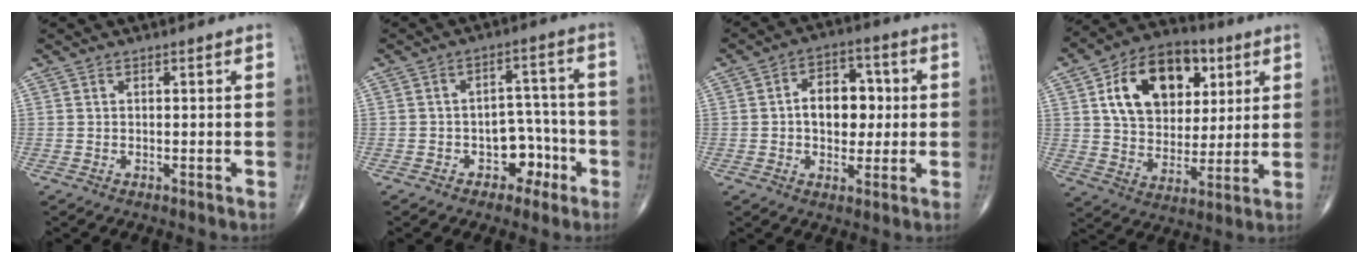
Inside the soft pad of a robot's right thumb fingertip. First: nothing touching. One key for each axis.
{"total": 7.0, "fx": -3.2, "fy": 5.1, "fz": 3.7, "tx": -0.016, "ty": 0.045, "tz": -0.045}
{"total": 10.2, "fx": 0.5, "fy": 7.0, "fz": 7.5, "tx": -0.074, "ty": 0.017, "tz": 0.004}
{"total": 19.4, "fx": 6.7, "fy": 13.1, "fz": 12.6, "tx": -0.172, "ty": -0.010, "tz": 0.111}